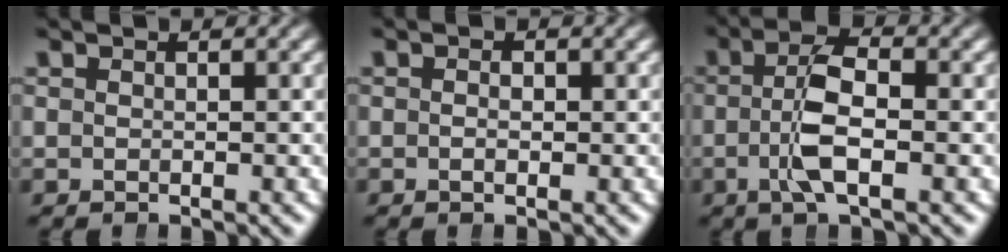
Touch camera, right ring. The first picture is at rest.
{"total": 0.0}
{"total": 3.6, "force": [-0.2, 0.5, 3.6], "torque": [-0.059, 0.004, -0.007]}